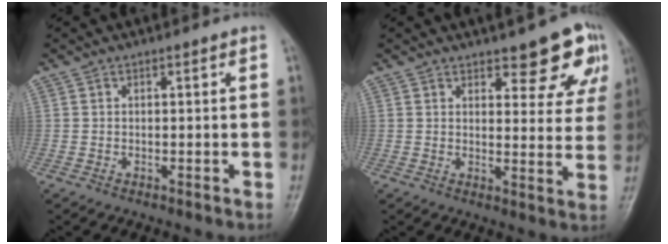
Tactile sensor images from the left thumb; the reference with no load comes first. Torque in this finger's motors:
{"motor_torque": [0.20, 0.38, -0.04, -0.09, 0.04]}